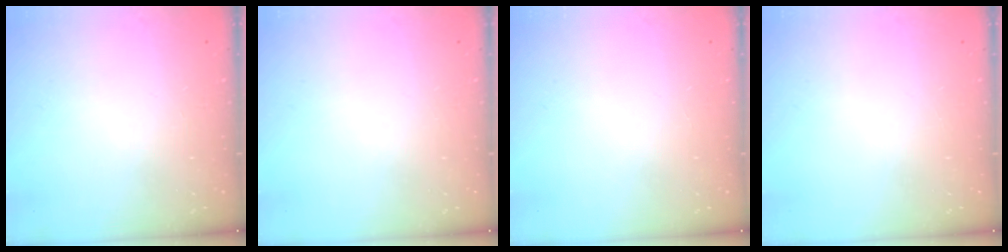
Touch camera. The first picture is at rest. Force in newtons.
{"total": 0.0}
{"total": 0.0}
{"total": 0.0}